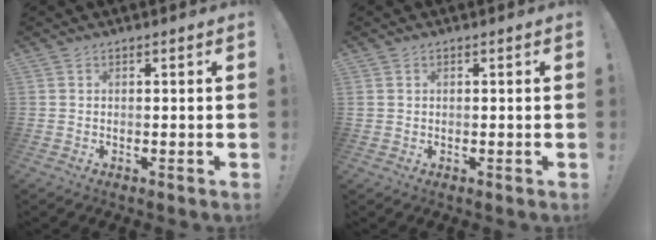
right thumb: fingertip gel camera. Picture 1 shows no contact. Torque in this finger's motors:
{"motor_torque": [0.11, 0.01, -0.20, 0.10, -0.10]}